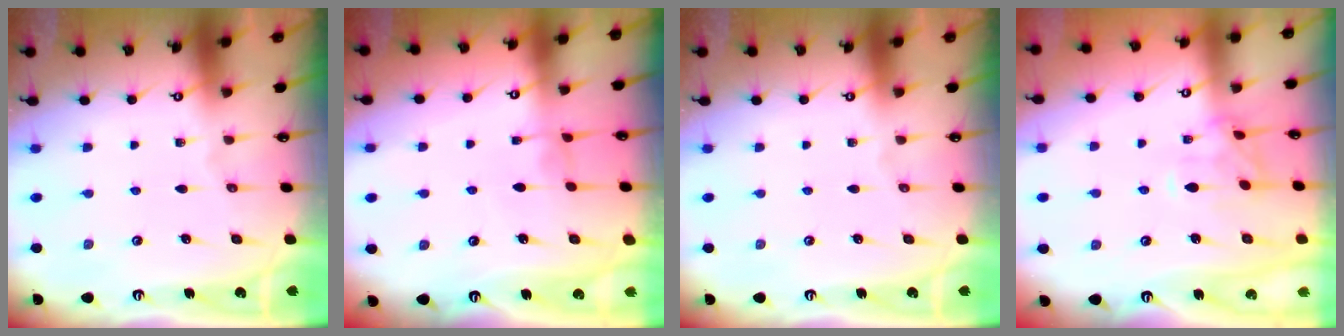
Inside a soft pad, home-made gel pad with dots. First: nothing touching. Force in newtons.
{"total": 1.4, "press": 1.3, "slide": 0.4}
{"total": 0.0}
{"total": 0.0}